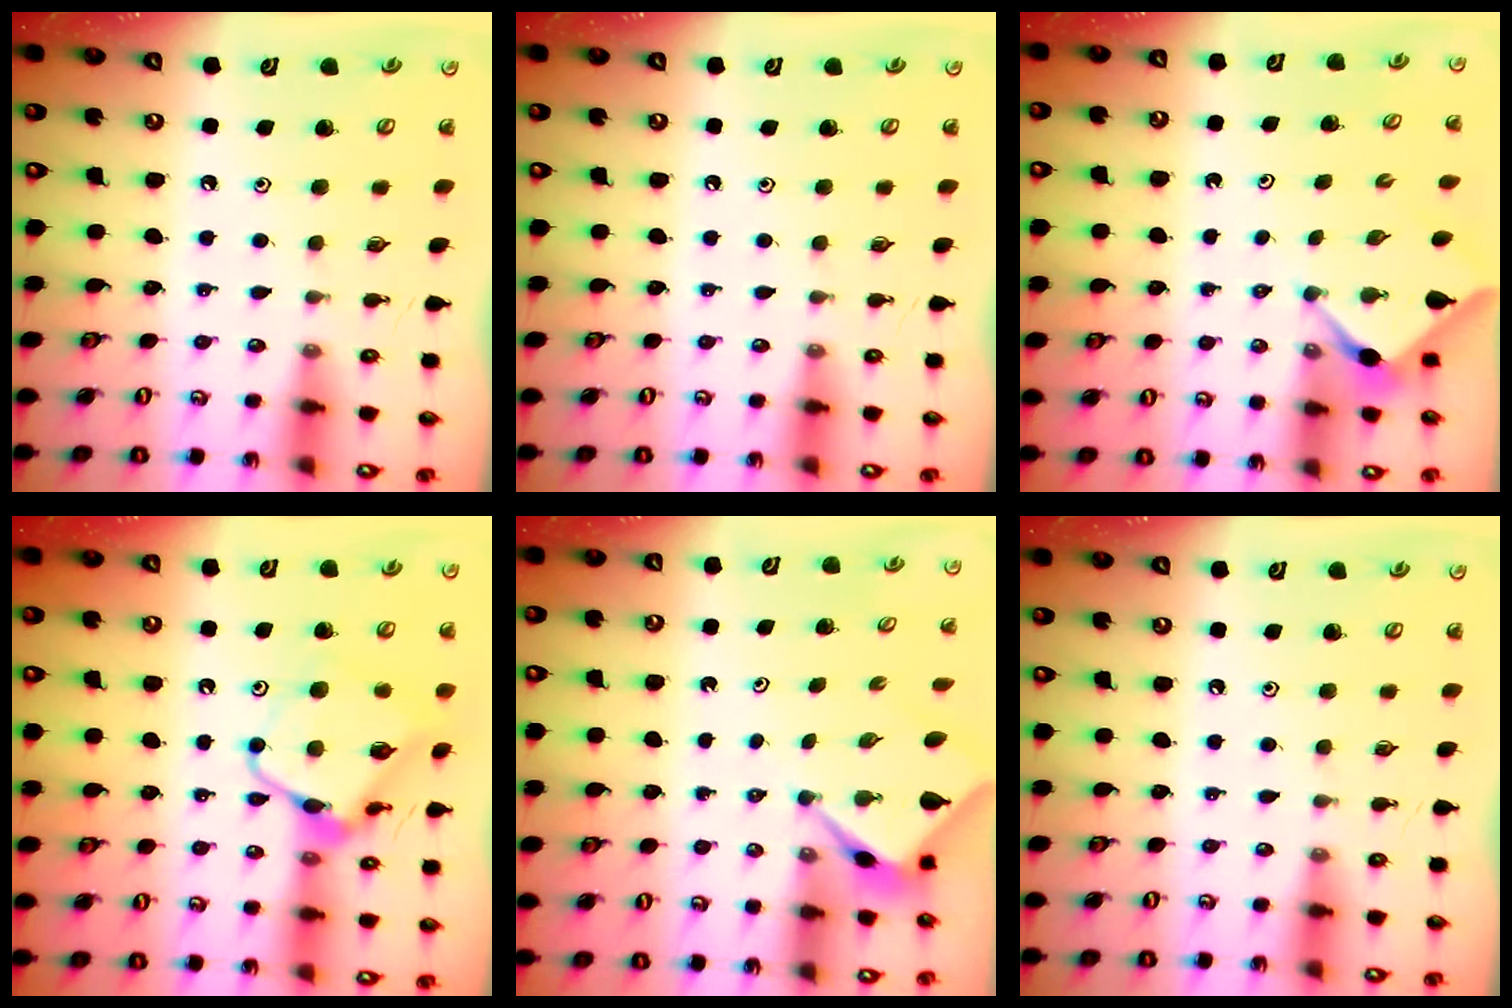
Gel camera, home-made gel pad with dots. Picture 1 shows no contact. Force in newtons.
{"total": 0.0}
{"total": 2.9, "press": 2.9, "slide": 0.3}
{"total": 11.6, "press": 11.6, "slide": 0.3}
{"total": 2.7, "press": 2.7, "slide": 0.1}
{"total": 0.0}